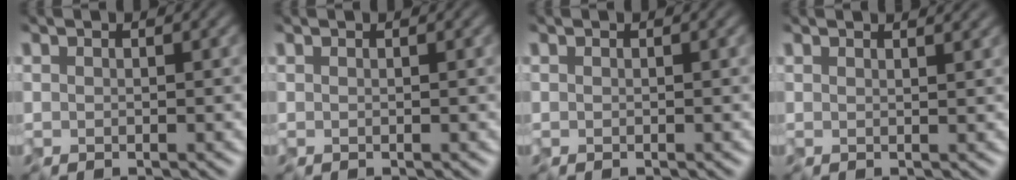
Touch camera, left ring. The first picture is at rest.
{"total": 0.0}
{"total": 0.0}
{"total": 3.8, "force": [2.9, 1.5, 1.9], "torque": [-0.017, 0.026, 0.012]}